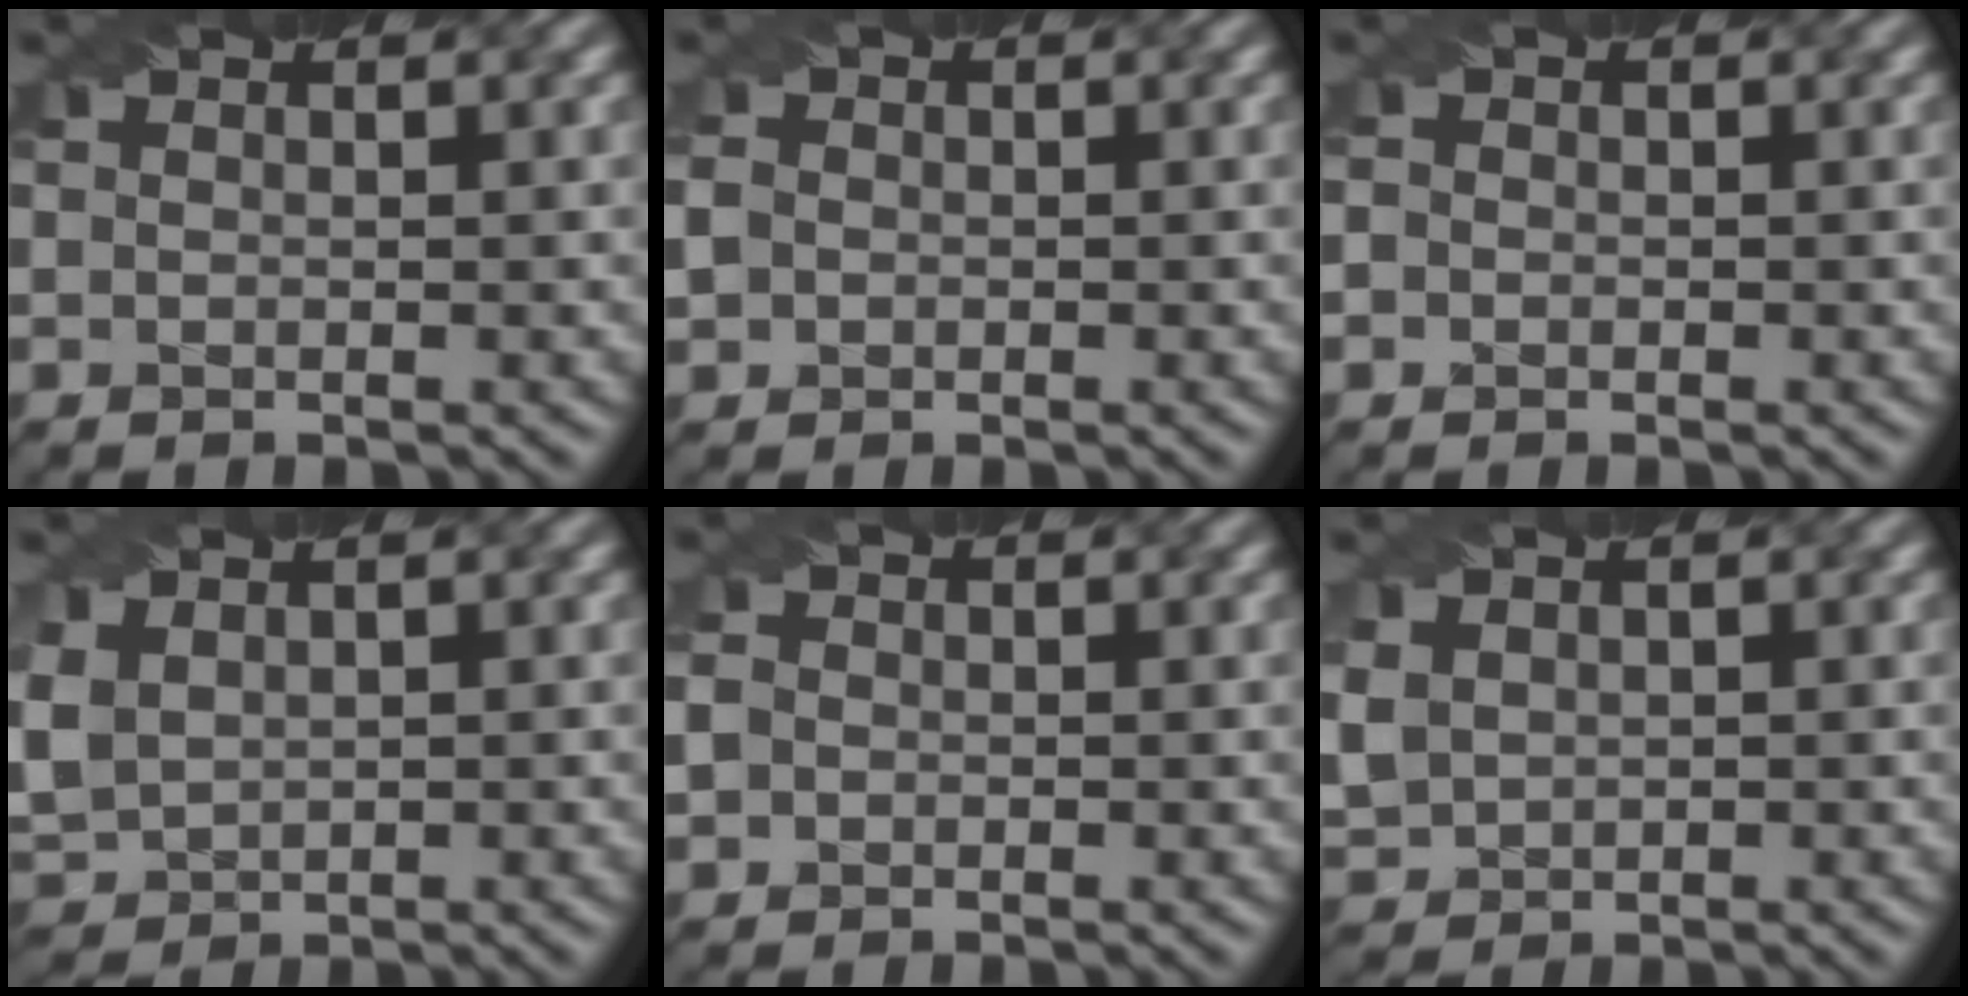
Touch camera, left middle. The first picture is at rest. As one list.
[{"total": 2.0, "force": [-0.1, 1.8, 0.9], "torque": [-0.026, 0.009, 0.000]}, {"total": 1.3, "force": [-0.1, 1.2, 0.6], "torque": [-0.007, 0.006, -0.010]}, {"total": 4.0, "force": [1.3, 3.0, 2.4], "torque": [-0.083, 0.007, 0.031]}, {"total": 2.4, "force": [0.0, 2.1, 1.1], "torque": [-0.020, 0.013, -0.008]}, {"total": 2.7, "force": [0.8, 2.3, 1.2], "torque": [-0.047, 0.003, 0.022]}]